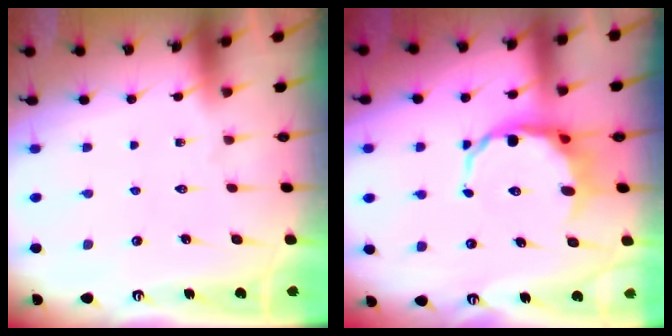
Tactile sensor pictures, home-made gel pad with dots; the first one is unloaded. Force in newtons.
{"total": 9.5, "press": 9.2, "slide": 2.5}